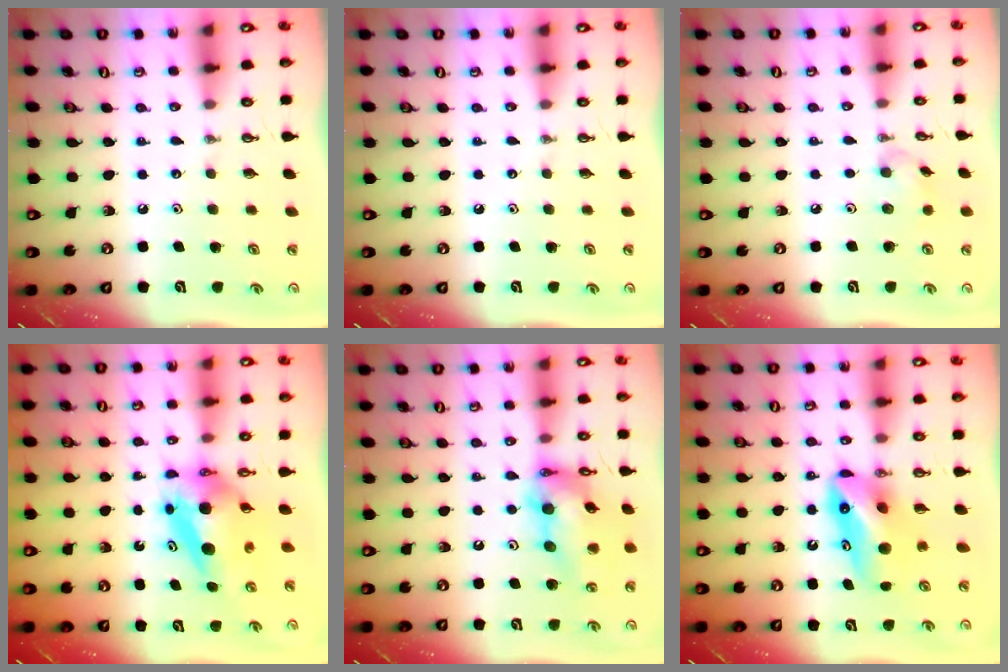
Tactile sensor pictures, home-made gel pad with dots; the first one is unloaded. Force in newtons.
{"total": 0.0}
{"total": 5.9, "press": 5.8, "slide": 1.2}
{"total": 6.8, "press": 6.7, "slide": 1.0}
{"total": 17.1, "press": 17.0, "slide": 1.9}
{"total": 10.8, "press": 8.9, "slide": 6.2}